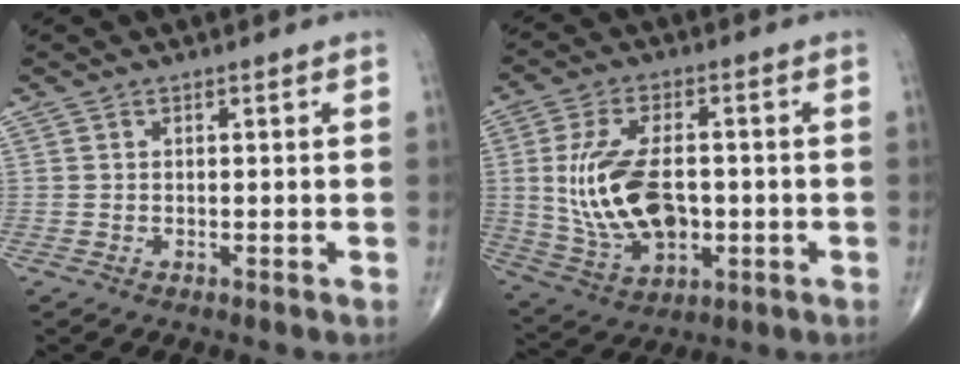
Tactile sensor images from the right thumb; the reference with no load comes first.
{"total": 15.6, "force": [-0.4, 8.8, 12.9], "torque": [-0.241, -0.001, 0.006]}